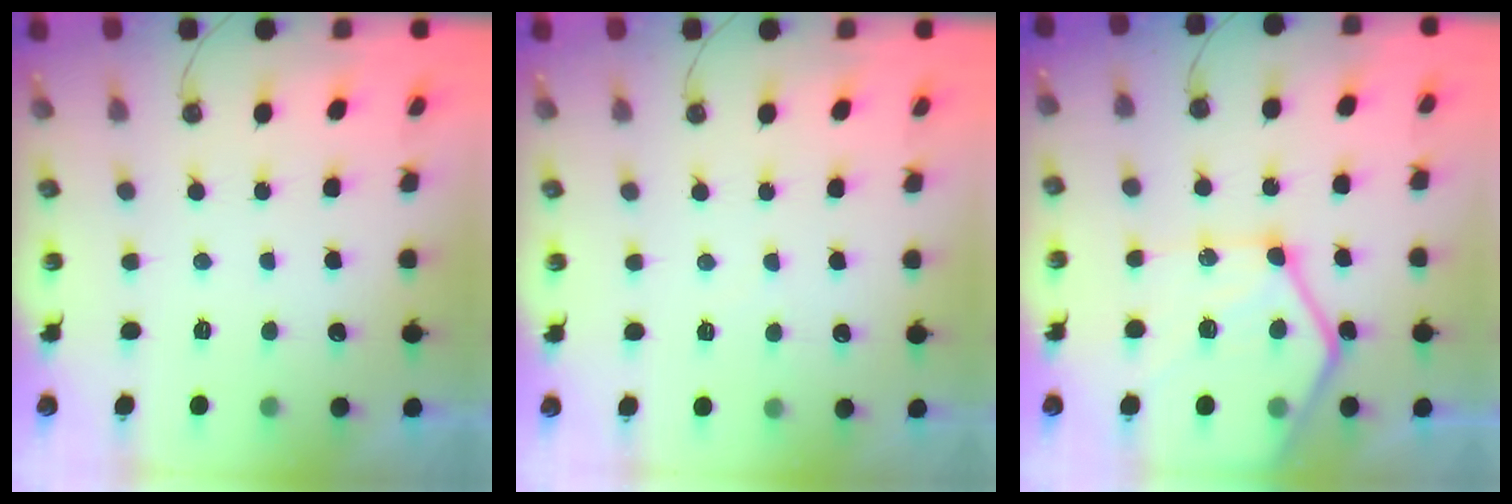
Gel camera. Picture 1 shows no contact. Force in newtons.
{"total": 4.0, "press": 4.0, "slide": 0.6}
{"total": 20.3, "press": 20.3, "slide": 1.7}